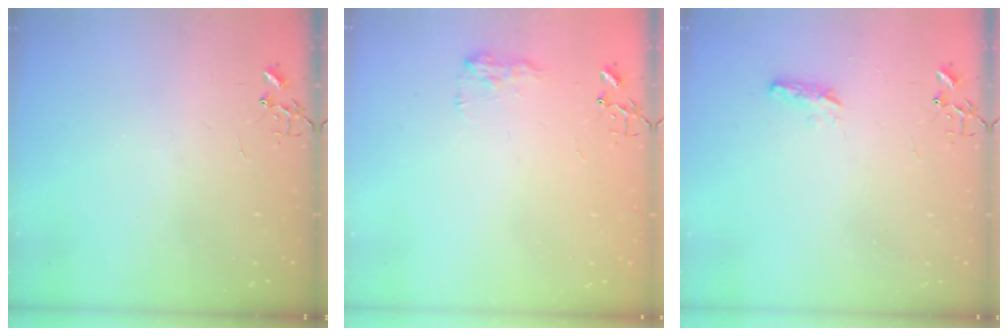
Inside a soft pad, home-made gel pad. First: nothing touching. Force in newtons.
{"total": 7.9, "press": 7.9, "slide": 0.4}
{"total": 6.5, "press": 6.4, "slide": 0.7}